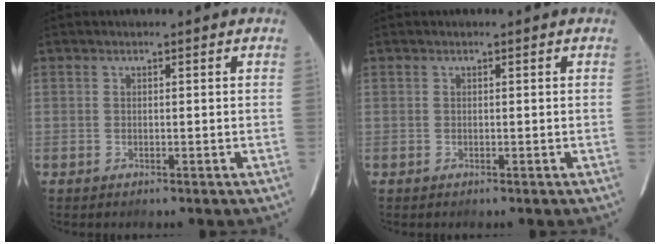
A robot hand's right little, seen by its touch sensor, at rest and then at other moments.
{"total": 0.0}